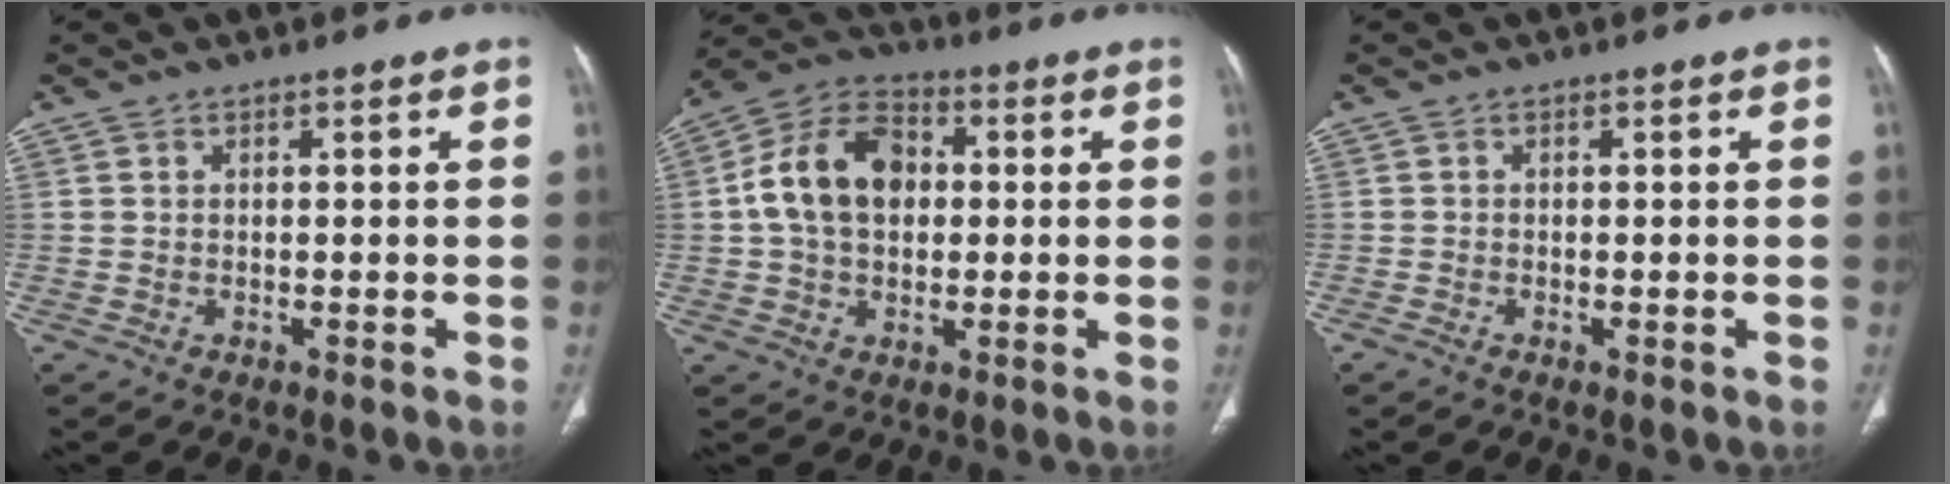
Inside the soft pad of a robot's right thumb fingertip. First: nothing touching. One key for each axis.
{"total": 13.8, "fx": 1.2, "fy": 9.8, "fz": 9.6, "tx": -0.155, "ty": 0.025, "tz": 0.012}
{"total": 0.8, "fx": -0.5, "fy": 0.4, "fz": 0.6, "tx": -0.015, "ty": -0.003, "tz": -0.011}